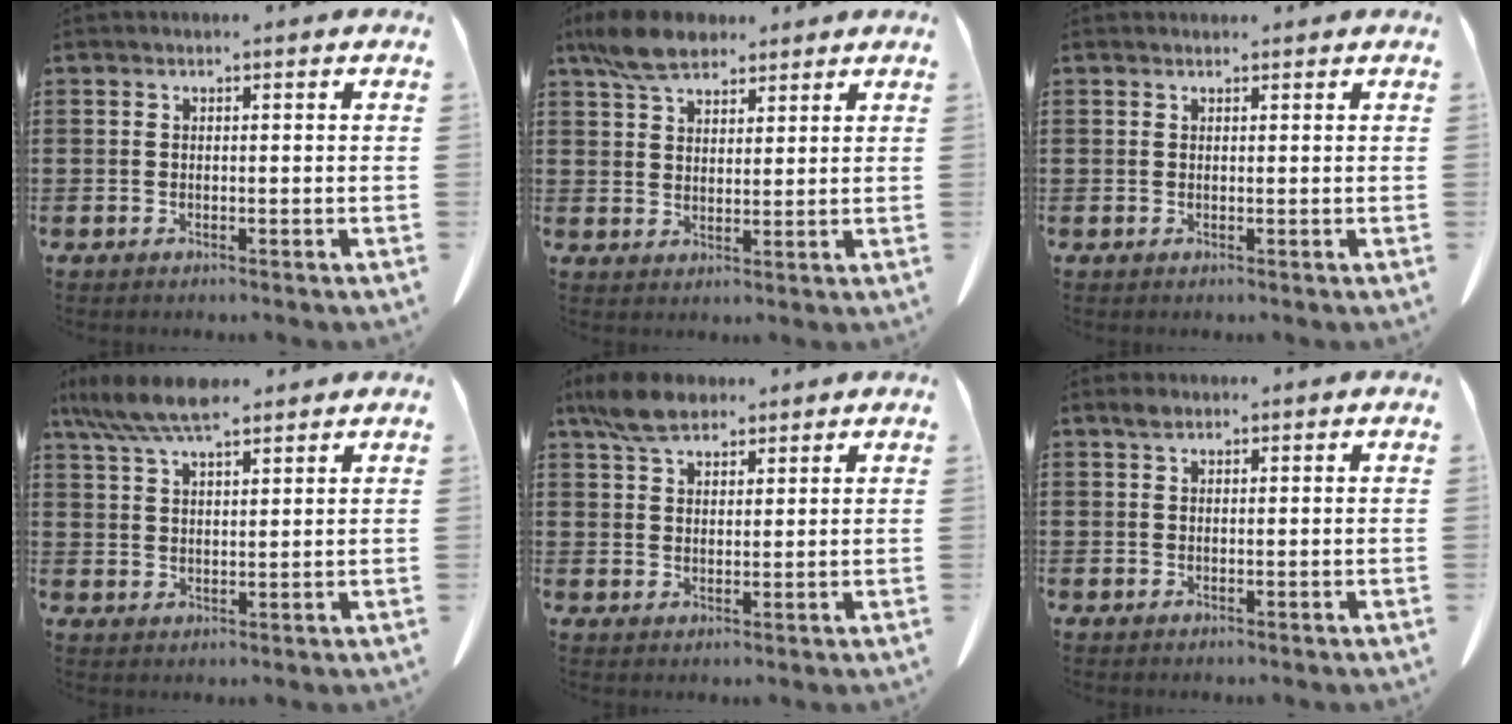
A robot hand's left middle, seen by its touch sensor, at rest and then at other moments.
{"total": 7.1, "force": [5.4, 3.2, 3.4], "torque": [-0.084, 0.001, 0.103]}
{"total": 0.7, "force": [0.6, 0.3, 0.0], "torque": [-0.002, -0.001, 0.013]}
{"total": 7.8, "force": [6.2, 1.9, 4.4], "torque": [-0.101, -0.013, 0.116]}
{"total": 6.2, "force": [4.7, 2.8, 2.9], "torque": [-0.073, 0.002, 0.091]}
{"total": 1.4, "force": [0.9, 0.8, 0.7], "torque": [-0.018, 0.003, 0.017]}